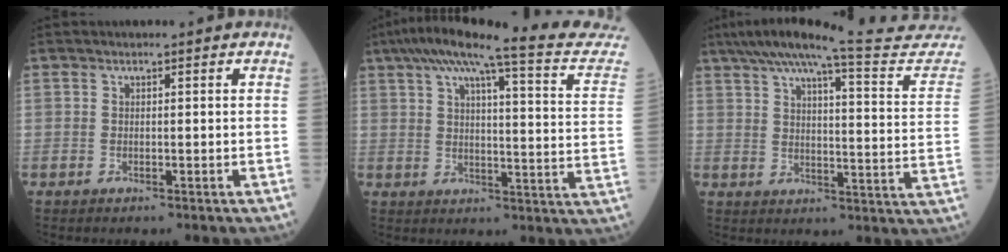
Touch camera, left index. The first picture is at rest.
{"total": 22.9, "force": [20.1, 0.1, 11.0], "torque": [-0.156, -0.043, 0.239]}
{"total": 24.1, "force": [22.5, -0.2, 8.6], "torque": [-0.125, -0.079, 0.275]}